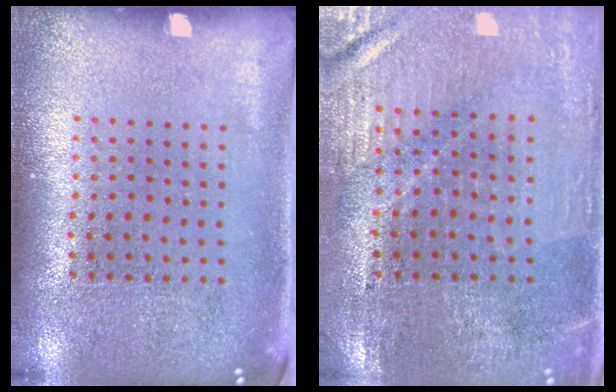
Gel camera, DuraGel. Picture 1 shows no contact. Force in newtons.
{"total": 0.9, "press": 0.8, "slide": 0.3}